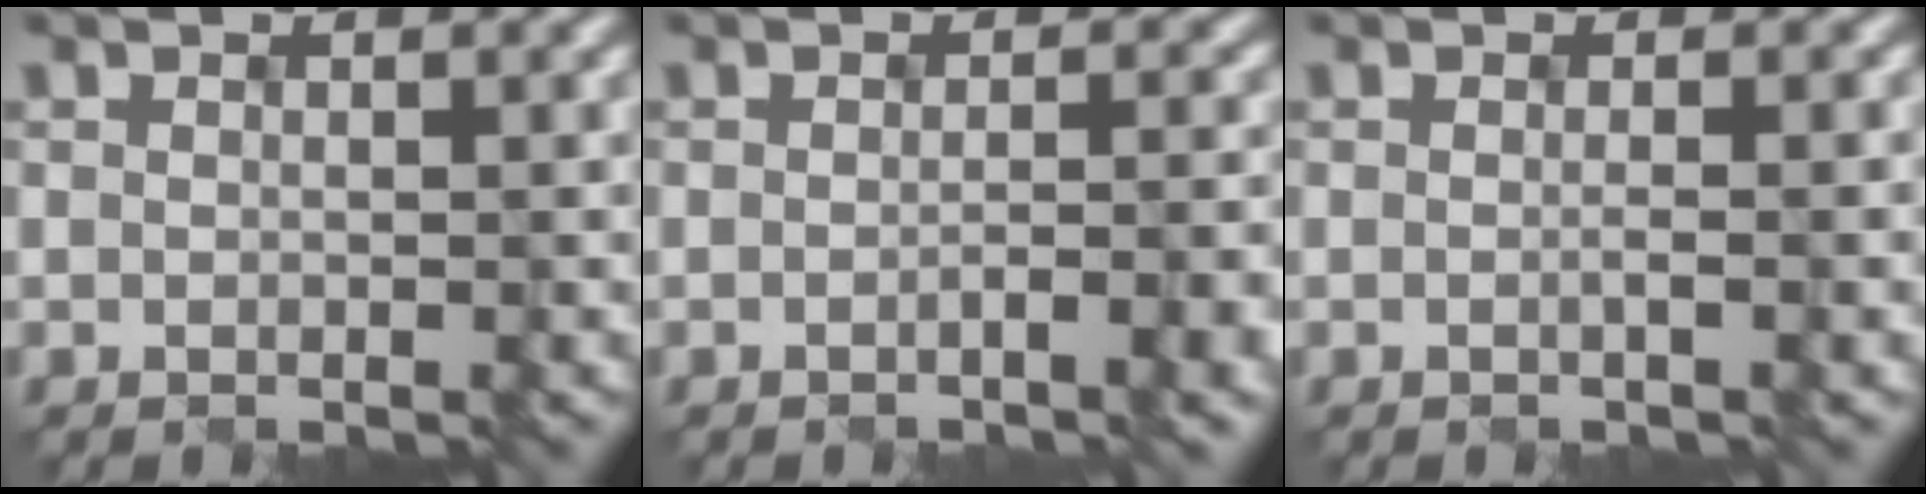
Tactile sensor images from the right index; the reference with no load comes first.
{"total": 3.7, "force": [-1.3, 1.0, 3.3], "torque": [-0.044, 0.001, -0.019]}
{"total": 1.4, "force": [-0.4, 0.3, 1.3], "torque": [-0.020, 0.001, -0.009]}